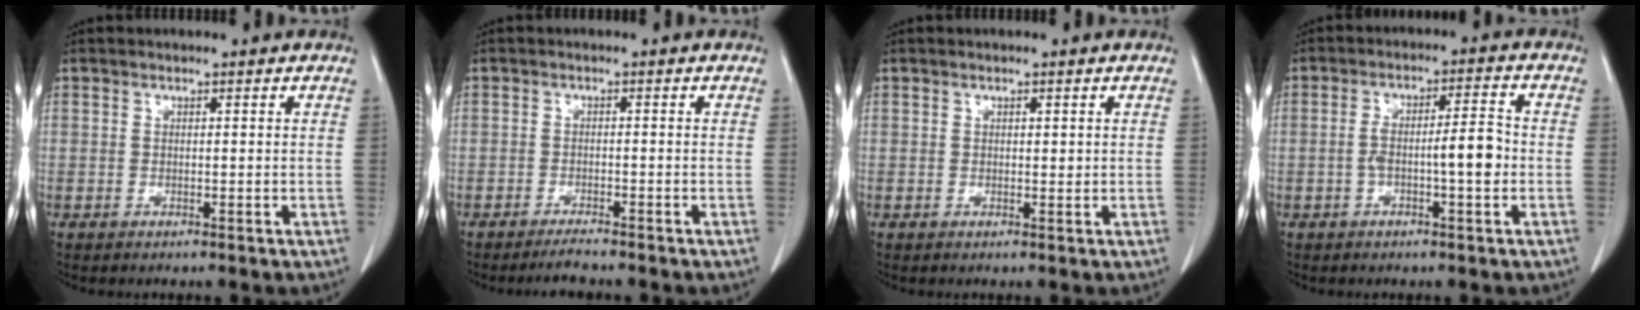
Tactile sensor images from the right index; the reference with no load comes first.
{"total": 2.5, "force": [-2.3, -0.2, 0.9], "torque": [-0.019, -0.008, -0.038]}
{"total": 0.8, "force": [0.3, 0.4, 0.6], "torque": [-0.008, -0.001, 0.005]}
{"total": 6.3, "force": [-1.3, 0.8, 6.1], "torque": [-0.110, 0.016, -0.021]}